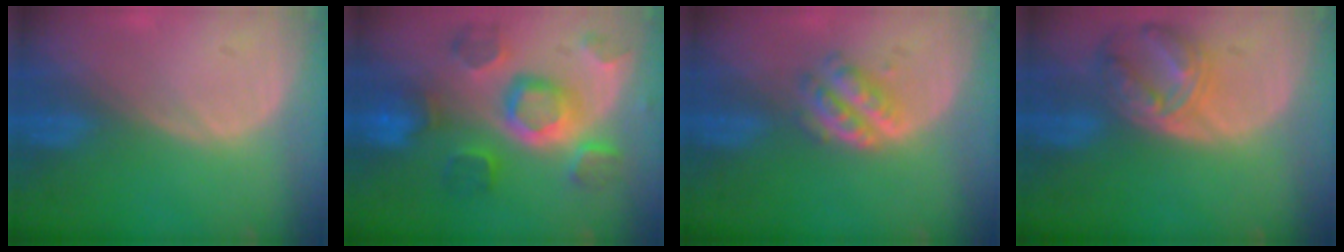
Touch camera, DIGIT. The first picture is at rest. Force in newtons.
{"total": 11.4, "press": 10.0, "slide": 5.5}
{"total": 4.8, "press": 4.4, "slide": 2.1}
{"total": 8.2, "press": 7.2, "slide": 4.0}